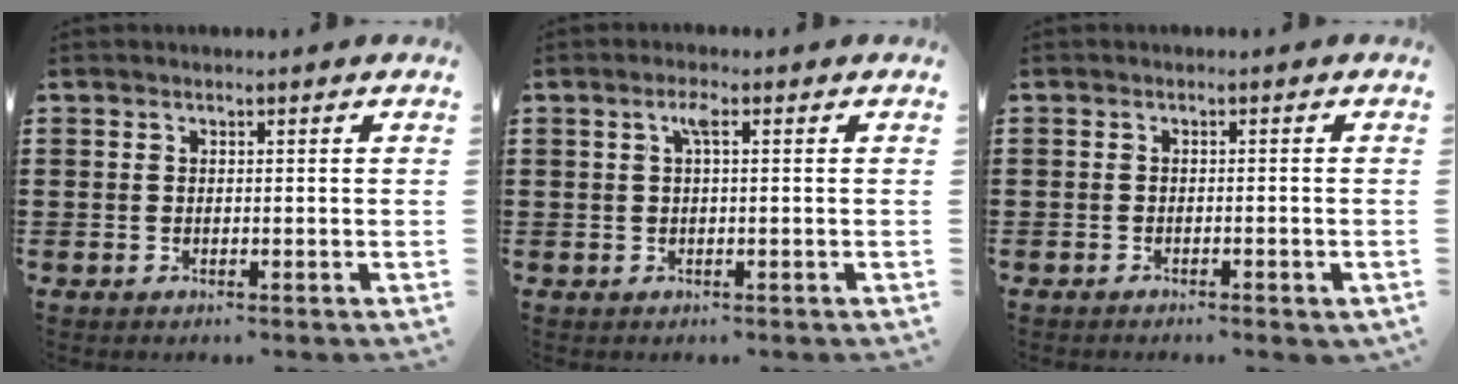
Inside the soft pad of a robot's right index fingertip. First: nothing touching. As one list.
[{"total": 2.0, "force": [0.5, 0.2, 2.0], "torque": [-0.042, 0.005, 0.006]}, {"total": 0.8, "force": [-0.7, 0.1, 0.4], "torque": [-0.010, -0.003, -0.014]}]